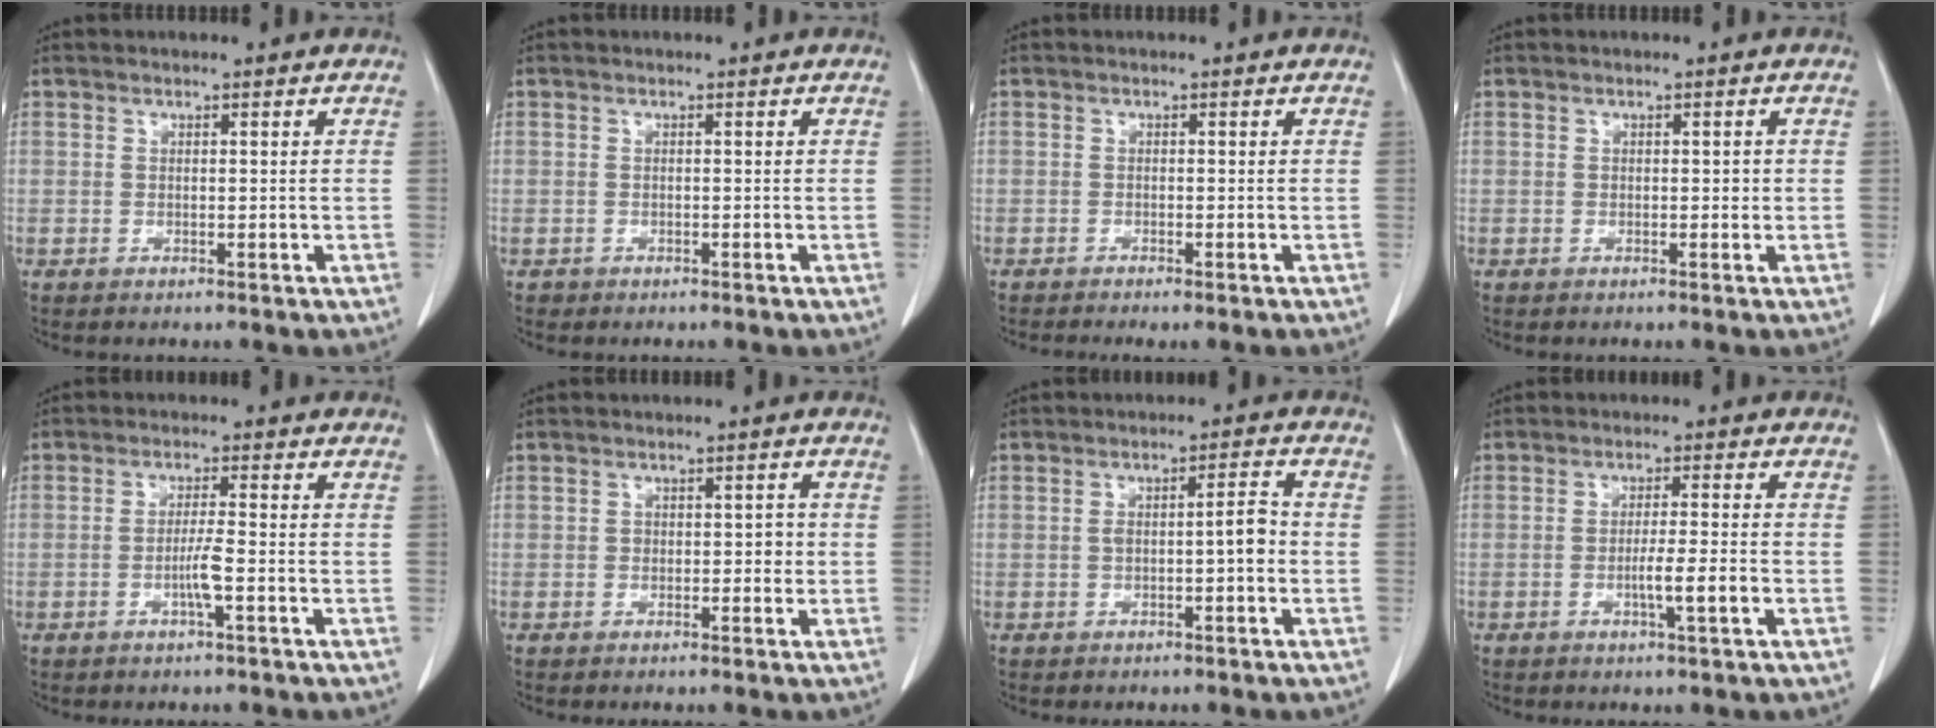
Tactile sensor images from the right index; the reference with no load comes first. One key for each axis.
{"total": 0.7, "fx": -0.5, "fy": 0.5, "fz": -0.1, "tx": -0.007, "ty": 0.003, "tz": -0.009}
{"total": 2.2, "fx": -1.8, "fy": 0.0, "fz": 1.2, "tx": -0.017, "ty": -0.004, "tz": -0.026}
{"total": 0.9, "fx": 0.0, "fy": 0.5, "fz": 0.7, "tx": -0.006, "ty": 0.002, "tz": 0.000}
{"total": 3.3, "fx": -1.2, "fy": -0.3, "fz": 3.1, "tx": -0.058, "ty": -0.004, "tz": -0.024}
{"total": 2.0, "fx": -0.2, "fy": 1.3, "fz": 1.5, "tx": -0.015, "ty": 0.008, "tz": -0.003}
{"total": 3.9, "fx": -0.7, "fy": 0.7, "fz": 3.8, "tx": -0.063, "ty": 0.014, "tz": -0.009}
{"total": 4.5, "fx": -1.5, "fy": -0.3, "fz": 4.2, "tx": -0.068, "ty": -0.005, "tz": -0.024}